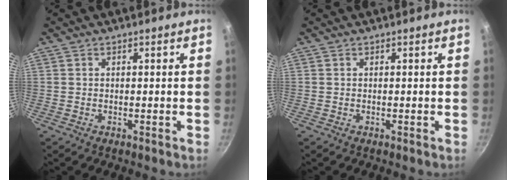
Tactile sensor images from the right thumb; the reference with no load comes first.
{"total": 0.0}